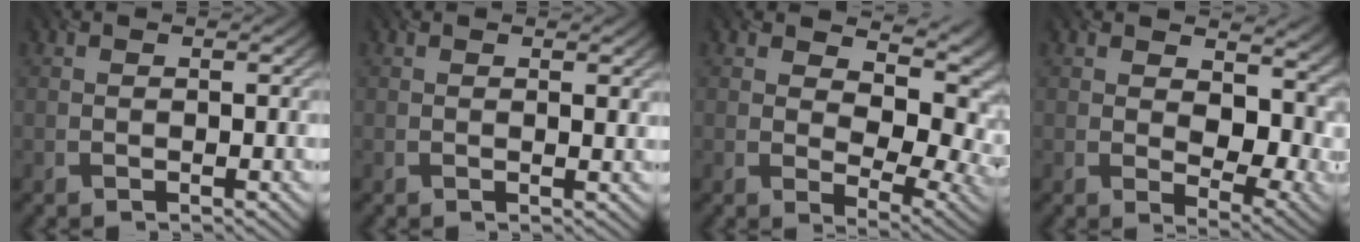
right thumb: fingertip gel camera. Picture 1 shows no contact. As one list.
[{"total": 0.8, "force": [0.4, 0.1, 0.7], "torque": [-0.010, -0.004, 0.006]}, {"total": 10.0, "force": [3.0, 5.8, 7.5], "torque": [-0.120, -0.012, 0.049]}, {"total": 11.5, "force": [1.8, 6.6, 9.2], "torque": [-0.148, -0.016, 0.033]}]